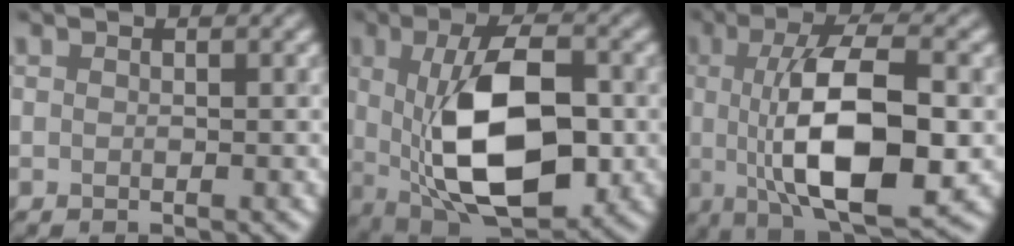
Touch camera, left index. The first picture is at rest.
{"total": 12.1, "force": [-0.2, 5.9, 10.5], "torque": [-0.171, -0.009, 0.003]}
{"total": 11.0, "force": [-0.6, 3.8, 10.4], "torque": [-0.166, -0.002, -0.009]}